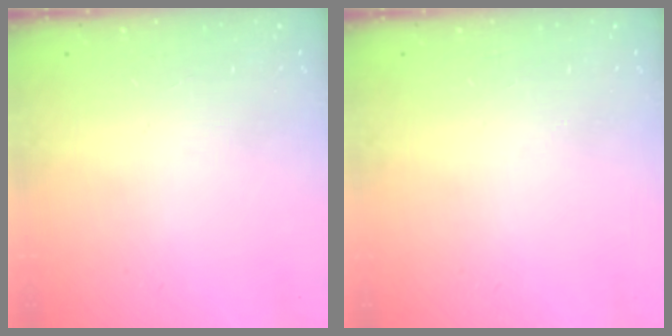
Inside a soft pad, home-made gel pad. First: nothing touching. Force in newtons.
{"total": 0.0}